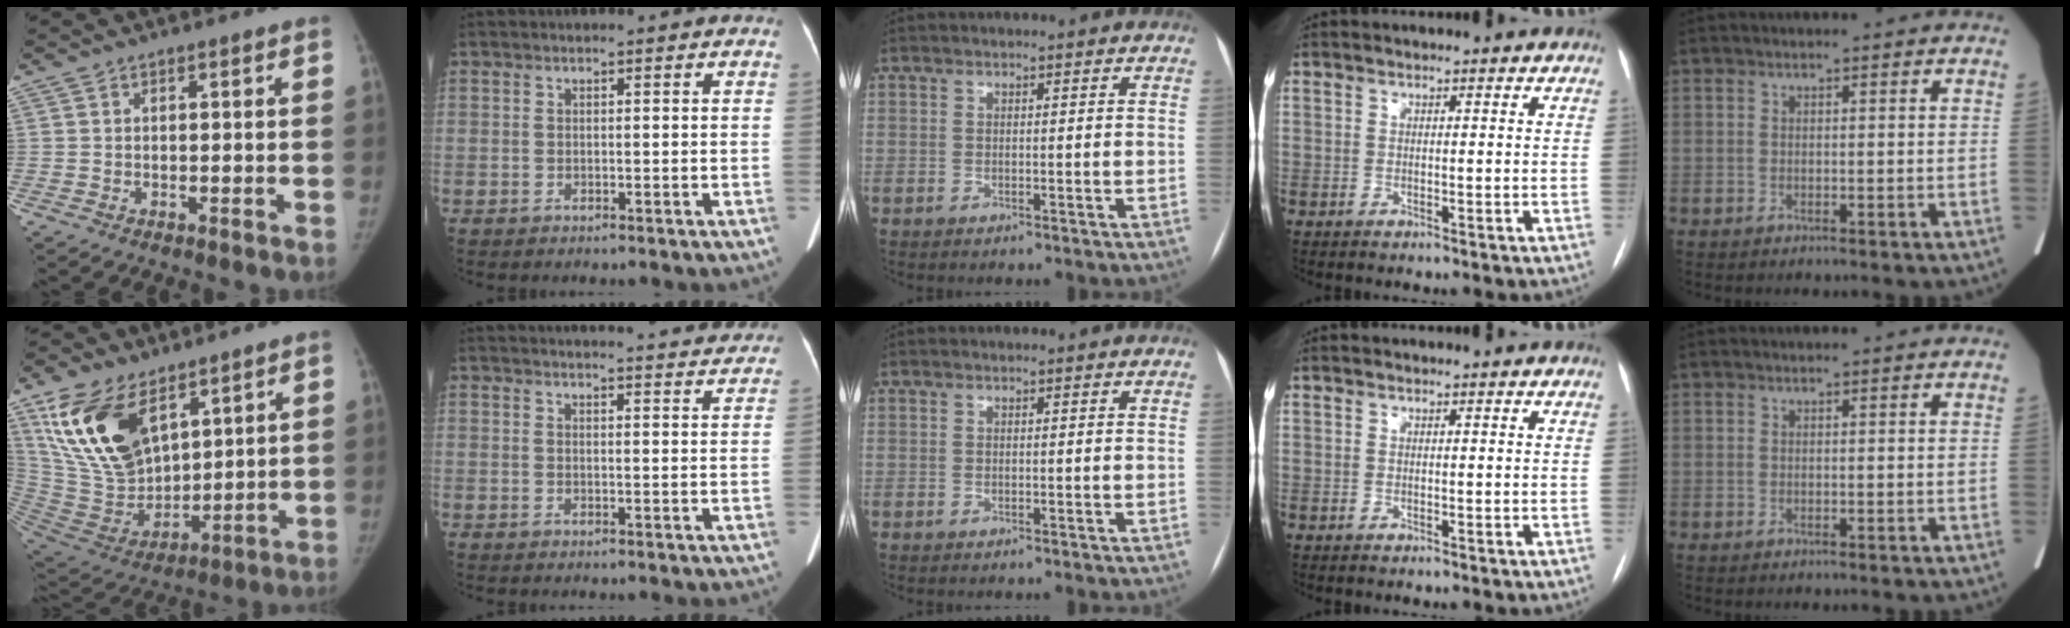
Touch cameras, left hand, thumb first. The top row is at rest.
{"thumb": {"total": 20.6, "force": [10.6, 11.5, 13.4], "torque": [-0.231, -0.053, 0.216]}, "index": {"total": 21.6, "force": [20.8, 2.6, 5.1], "torque": [-0.064, -0.014, 0.244]}}